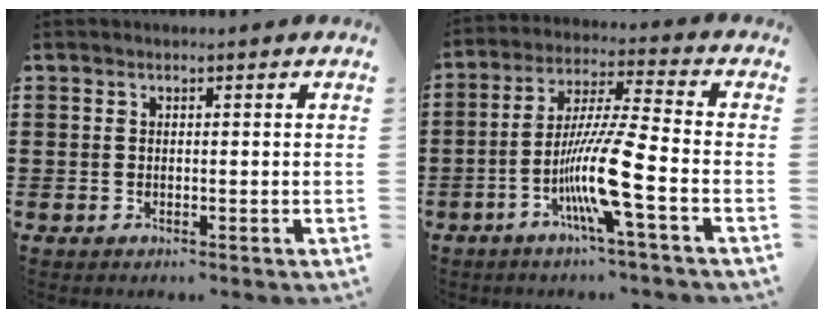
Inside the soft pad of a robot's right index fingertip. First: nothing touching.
{"total": 11.0, "force": [-4.5, 0.2, 10.1], "torque": [-0.210, -0.014, -0.094]}